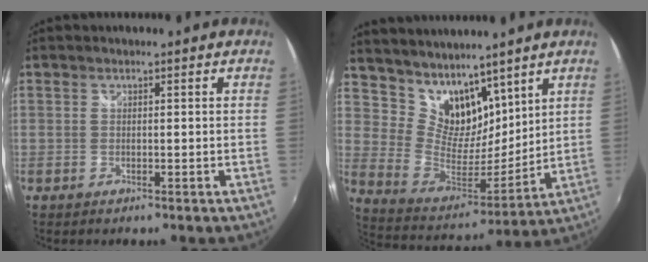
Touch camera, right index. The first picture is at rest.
{"total": 14.3, "force": [10.6, 7.7, 5.7], "torque": [-0.116, -0.002, 0.209]}